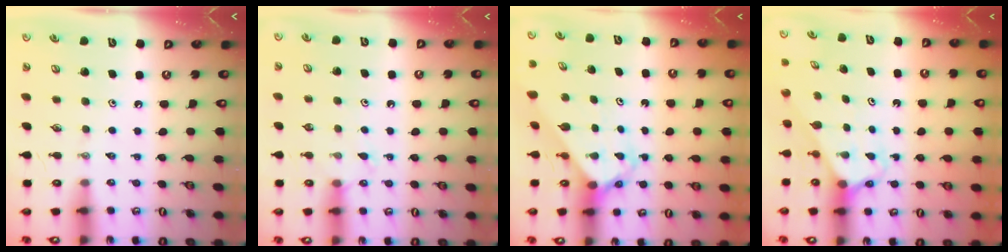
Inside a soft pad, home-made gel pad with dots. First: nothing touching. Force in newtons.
{"total": 5.2, "press": 5.2, "slide": 0.5}
{"total": 2.8, "press": 2.8, "slide": 0.1}
{"total": 2.6, "press": 2.6, "slide": 0.2}